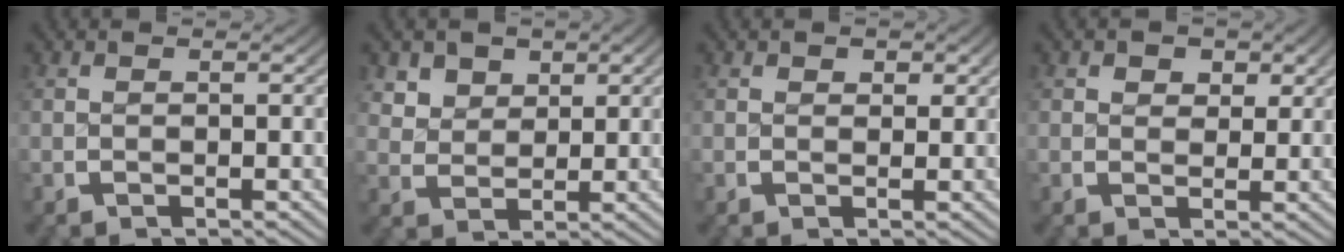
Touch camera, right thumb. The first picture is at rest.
{"total": 3.5, "force": [1.6, 2.7, 1.5], "torque": [-0.027, -0.014, 0.040]}
{"total": 1.0, "force": [0.7, 0.7, 0.3], "torque": [0.002, -0.004, 0.014]}
{"total": 2.0, "force": [1.0, 1.5, 0.8], "torque": [-0.005, -0.012, 0.021]}